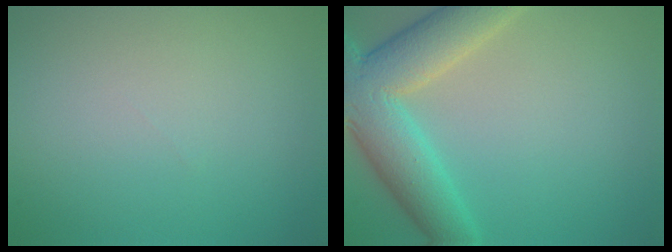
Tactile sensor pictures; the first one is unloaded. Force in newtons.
{"total": 8.2, "press": 8.1, "slide": 0.6}